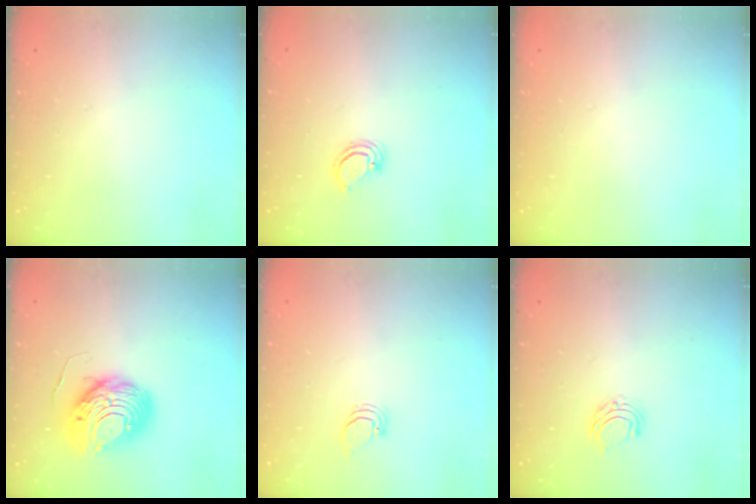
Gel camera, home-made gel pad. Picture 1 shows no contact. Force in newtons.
{"total": 3.6, "press": 3.6, "slide": 0.2}
{"total": 0.0}
{"total": 12.1, "press": 12.1, "slide": 1.4}
{"total": 0.9, "press": 0.9, "slide": 0.1}
{"total": 5.9, "press": 5.9, "slide": 0.4}